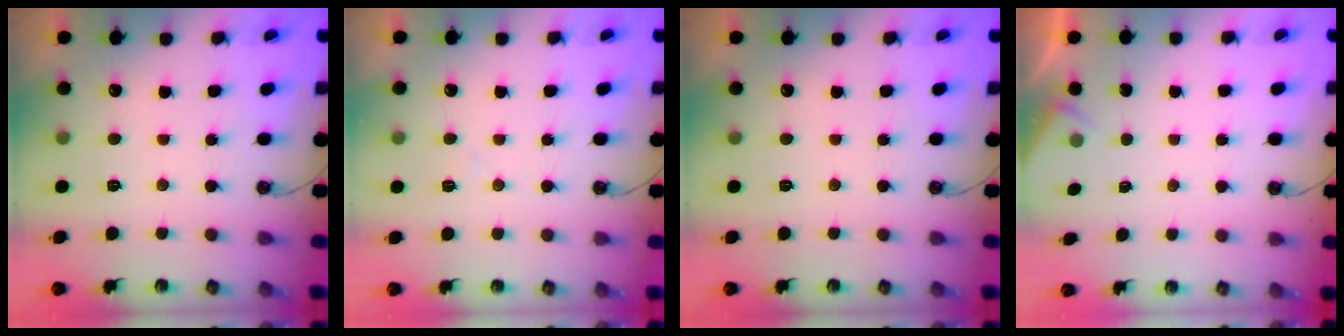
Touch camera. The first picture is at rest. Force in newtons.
{"total": 6.5, "press": 6.5, "slide": 0.9}
{"total": 0.0}
{"total": 2.5, "press": 2.5, "slide": 0.4}